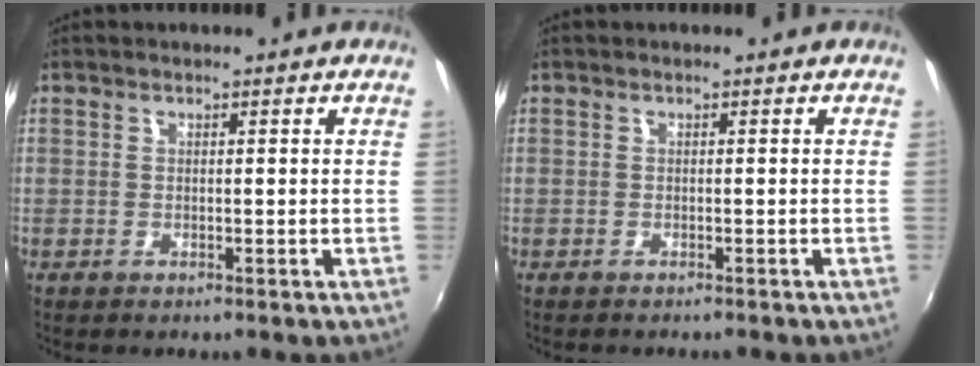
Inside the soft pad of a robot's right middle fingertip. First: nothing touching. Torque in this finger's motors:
{"motor_torque": [0.01, -0.25, 0.01, 0.01]}